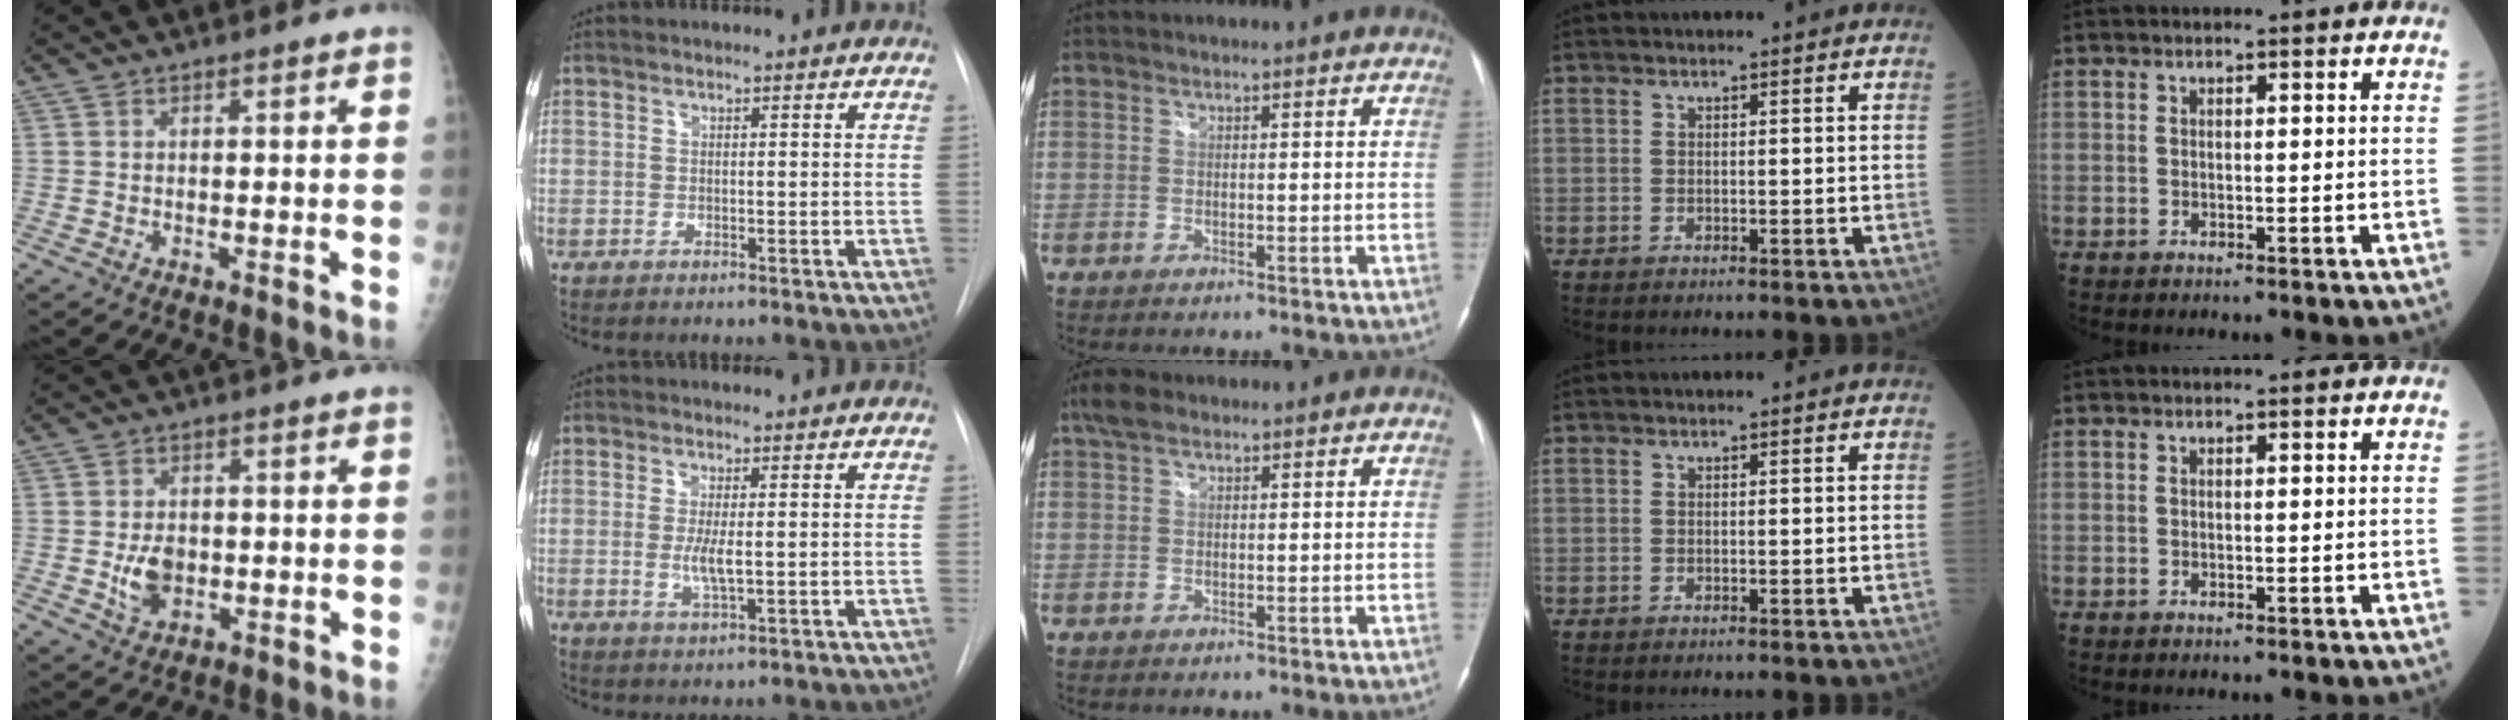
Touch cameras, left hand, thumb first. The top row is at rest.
{"thumb": {"total": 5.2, "force": [-0.7, 3.7, 3.6], "torque": [-0.051, -0.002, -0.006]}, "index": {"total": 3.4, "force": [-0.1, 0.6, 3.3], "torque": [-0.068, -0.008, 0.001]}, "middle": {"total": 2.9, "force": [2.0, 1.3, 1.6], "torque": [-0.040, 0.021, 0.040]}}